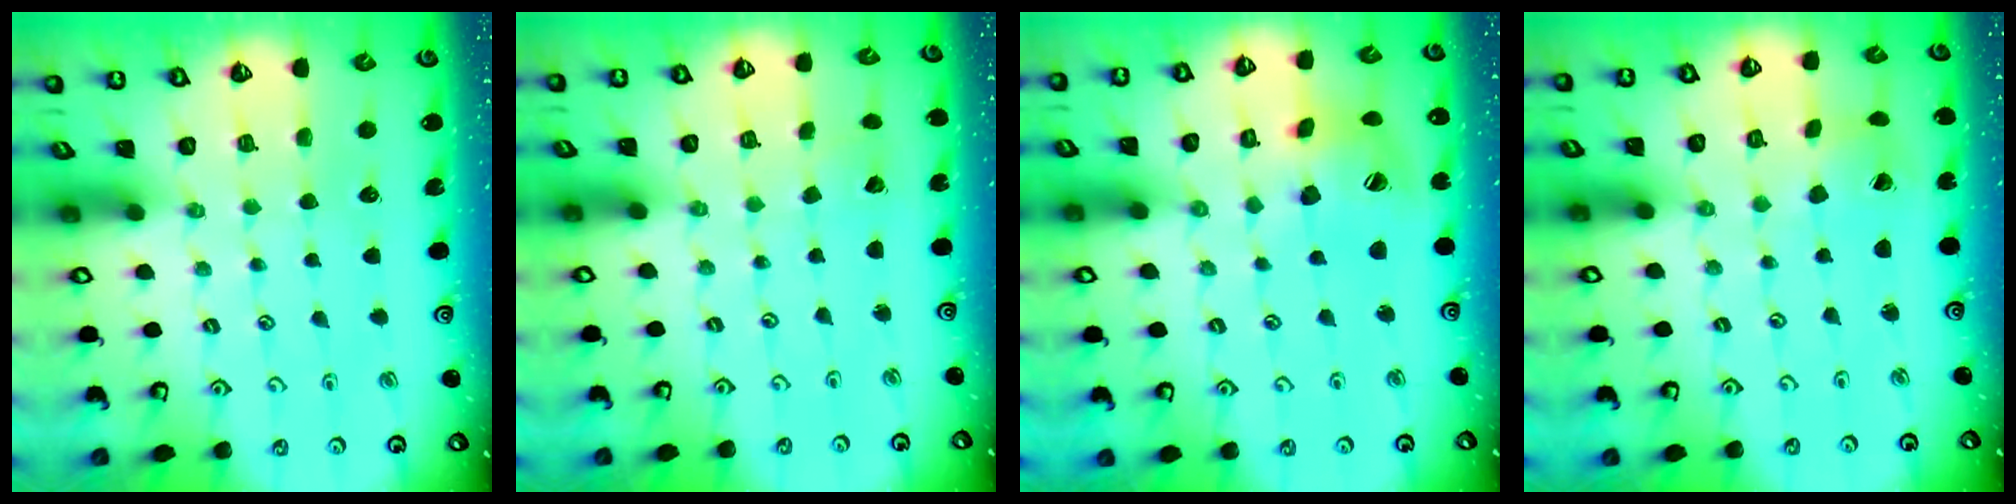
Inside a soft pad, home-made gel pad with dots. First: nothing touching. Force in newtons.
{"total": 2.7, "press": 2.7, "slide": 0.3}
{"total": 13.6, "press": 13.6, "slide": 1.3}
{"total": 2.0, "press": 2.0, "slide": 0.3}